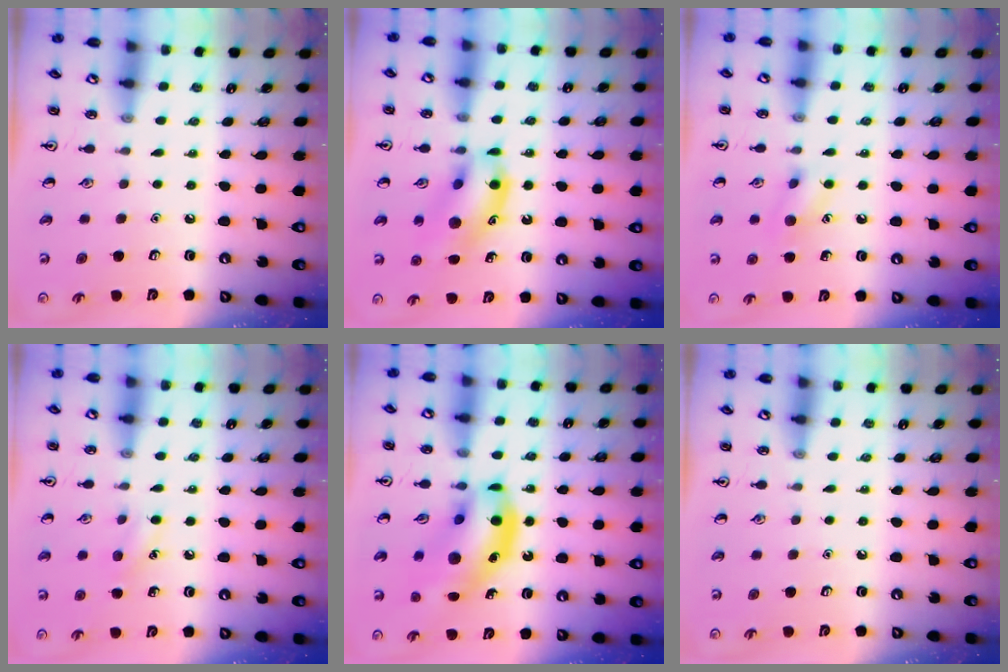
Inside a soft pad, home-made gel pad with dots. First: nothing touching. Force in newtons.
{"total": 13.9, "press": 13.7, "slide": 2.6}
{"total": 7.8, "press": 7.6, "slide": 1.5}
{"total": 7.3, "press": 7.0, "slide": 2.2}
{"total": 16.5, "press": 16.1, "slide": 3.7}
{"total": 0.0}